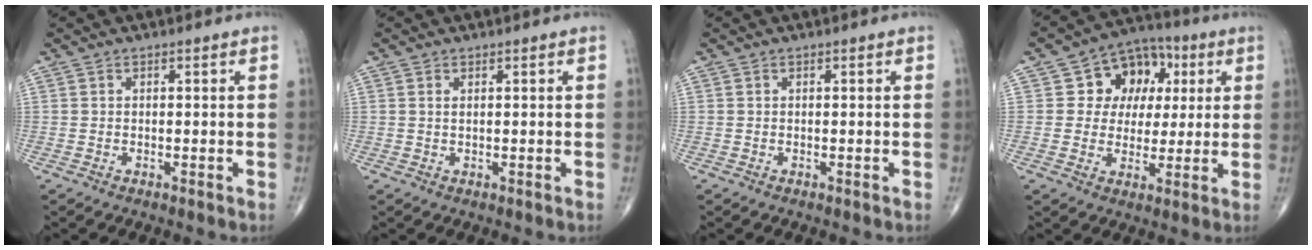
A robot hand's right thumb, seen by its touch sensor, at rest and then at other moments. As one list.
[{"total": 0.6, "force": [0.3, 0.2, 0.5], "torque": [-0.013, 0.002, 0.007]}, {"total": 0.0}, {"total": 11.6, "force": [3.1, 9.4, 6.0], "torque": [-0.033, 0.005, 0.042]}]